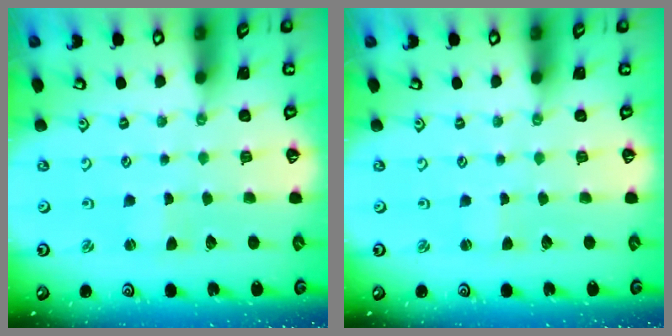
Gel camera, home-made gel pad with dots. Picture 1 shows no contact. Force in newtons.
{"total": 0.7, "press": 0.7, "slide": 0.2}